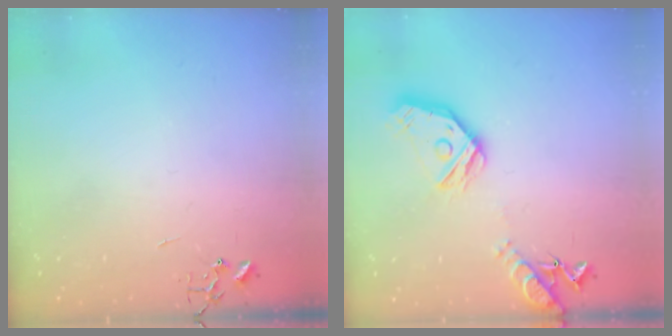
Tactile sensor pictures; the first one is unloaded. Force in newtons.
{"total": 17.4, "press": 17.3, "slide": 2.0}